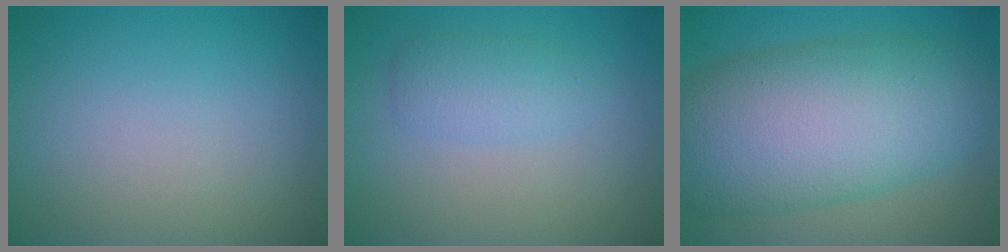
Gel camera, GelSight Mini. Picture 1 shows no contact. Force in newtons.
{"total": 2.3, "press": 2.2, "slide": 0.2}
{"total": 12.7, "press": 12.7, "slide": 0.3}